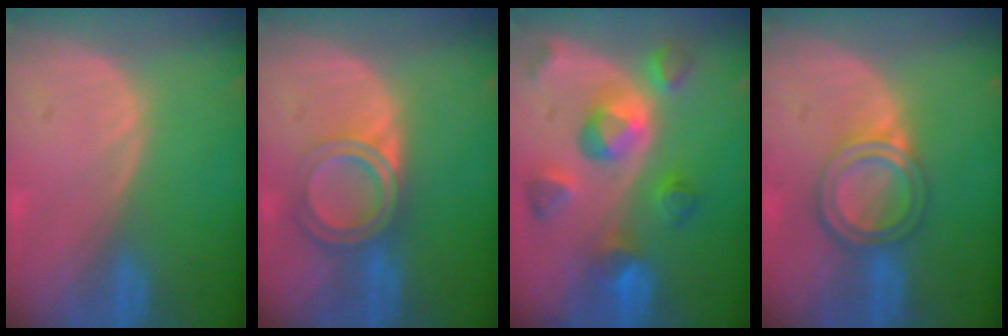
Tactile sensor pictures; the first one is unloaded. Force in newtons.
{"total": 6.4, "press": 5.4, "slide": 3.4}
{"total": 9.7, "press": 8.8, "slide": 4.1}
{"total": 6.1, "press": 5.3, "slide": 3.0}